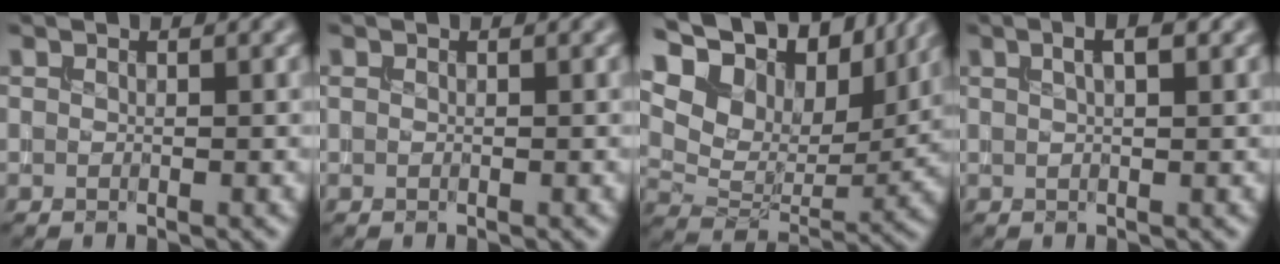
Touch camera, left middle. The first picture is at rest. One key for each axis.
{"total": 0.0}
{"total": 13.9, "fx": 8.7, "fy": 7.9, "fz": 7.5, "tx": -0.171, "ty": 0.041, "tz": 0.139}
{"total": 2.6, "fx": 1.3, "fy": 0.8, "fz": 2.1, "tx": -0.019, "ty": 0.004, "tz": 0.012}